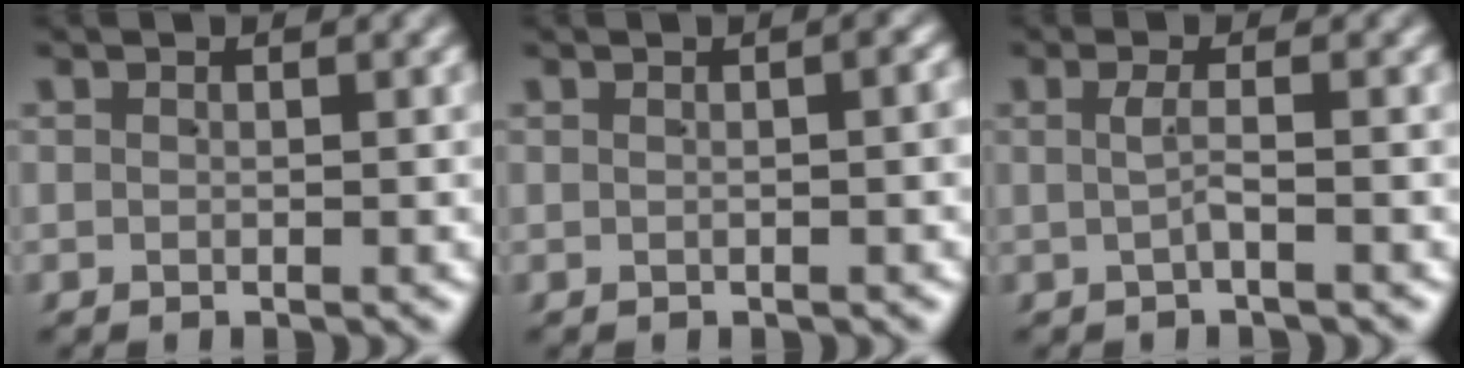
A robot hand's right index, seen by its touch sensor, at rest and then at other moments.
{"total": 1.3, "force": [0.2, 0.1, 1.3], "torque": [-0.014, 0.005, 0.002]}
{"total": 1.2, "force": [-0.5, -0.3, 1.1], "torque": [-0.027, -0.003, -0.006]}